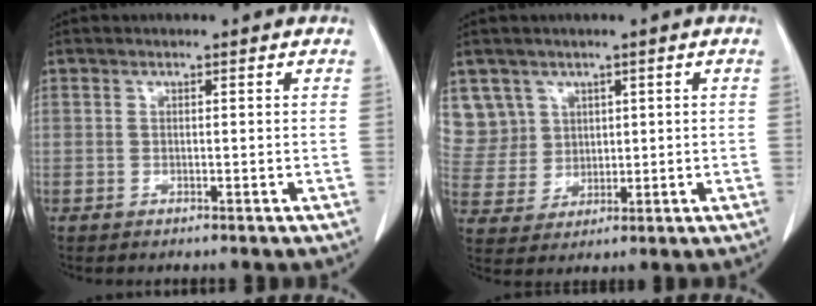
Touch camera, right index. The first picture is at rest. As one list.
[{"total": 7.4, "force": [3.7, 6.5, -0.2], "torque": [-0.001, 0.020, 0.090]}]